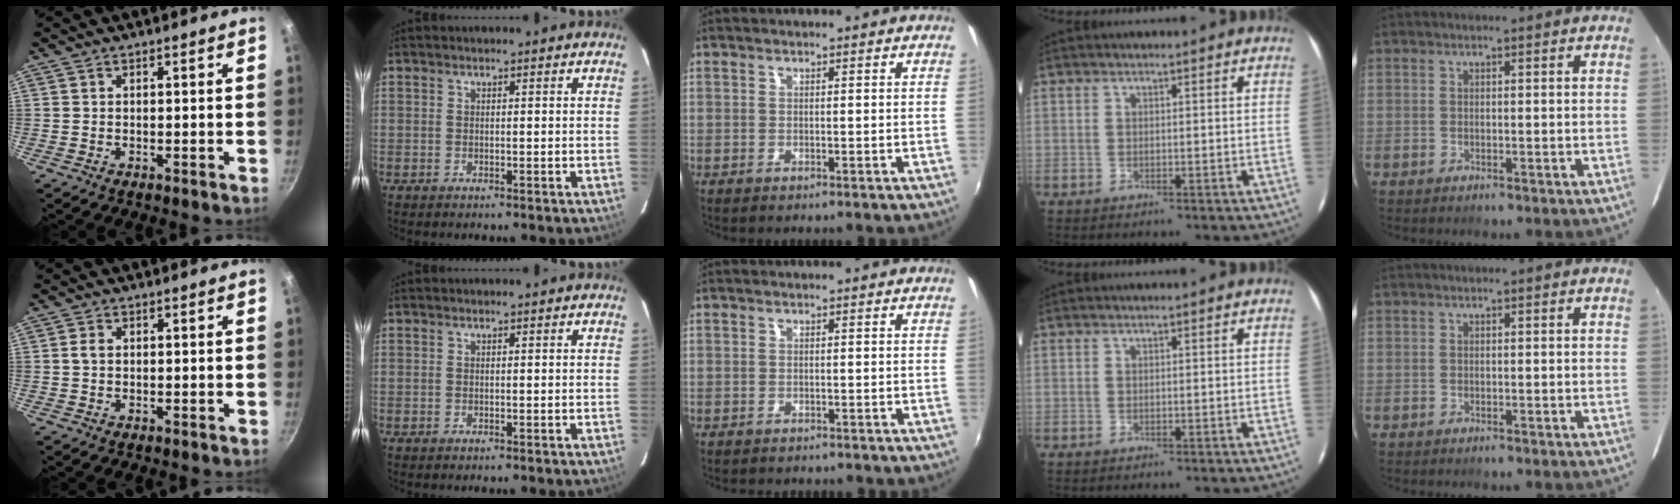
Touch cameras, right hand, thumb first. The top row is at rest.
{"thumb": {"total": 1.5, "force": [0.2, 1.1, 1.0], "torque": [-0.019, 0.005, 0.002]}, "middle": {"total": 1.0, "force": [-0.9, 0.4, 0.1], "torque": [-0.007, 0.000, -0.014]}}